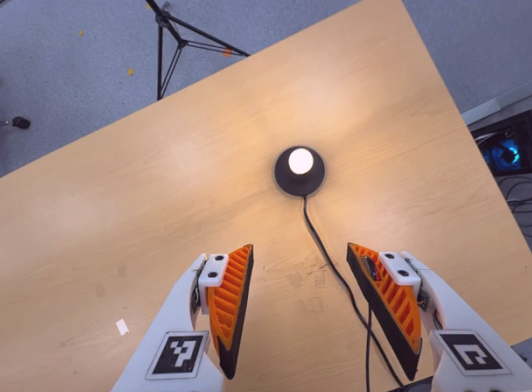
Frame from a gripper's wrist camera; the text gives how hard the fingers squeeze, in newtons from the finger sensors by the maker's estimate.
{"total": 0.0}